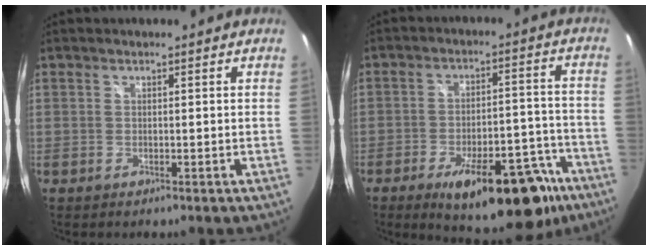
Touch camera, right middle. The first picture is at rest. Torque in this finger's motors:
{"motor_torque": [1.07, -1.07, 0.41, 0.13]}